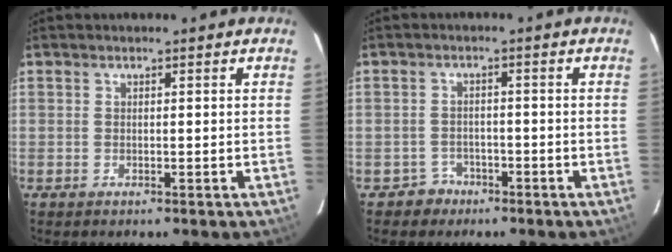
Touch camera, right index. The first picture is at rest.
{"total": 3.5, "force": [-2.2, 2.7, -0.4], "torque": [0.000, 0.017, -0.036]}